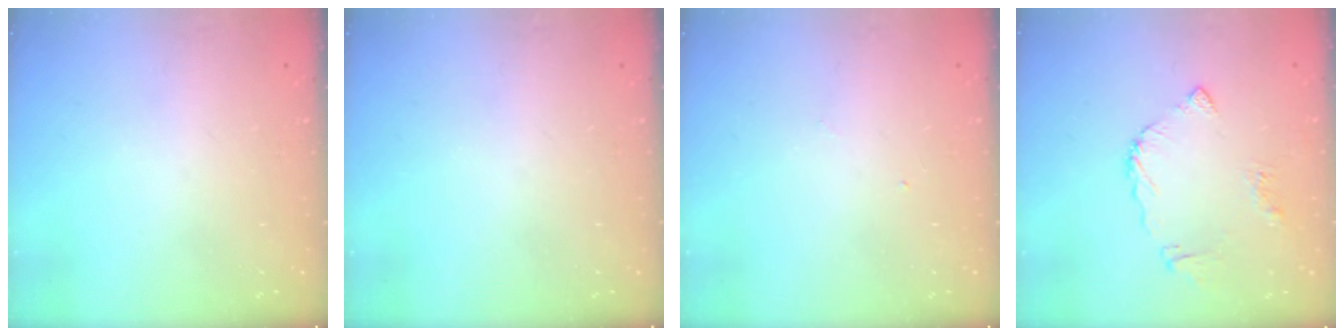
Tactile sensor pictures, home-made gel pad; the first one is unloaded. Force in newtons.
{"total": 0.0}
{"total": 3.0, "press": 3.0, "slide": 0.4}
{"total": 6.7, "press": 6.7, "slide": 0.7}